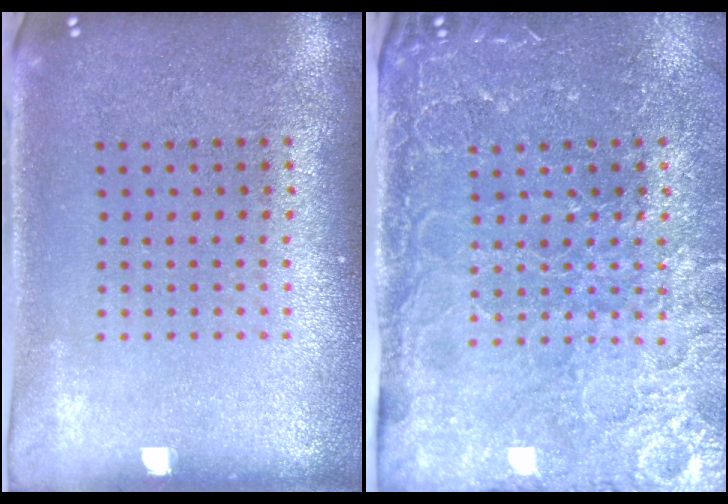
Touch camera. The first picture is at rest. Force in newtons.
{"total": 4.2, "press": 3.8, "slide": 1.8}